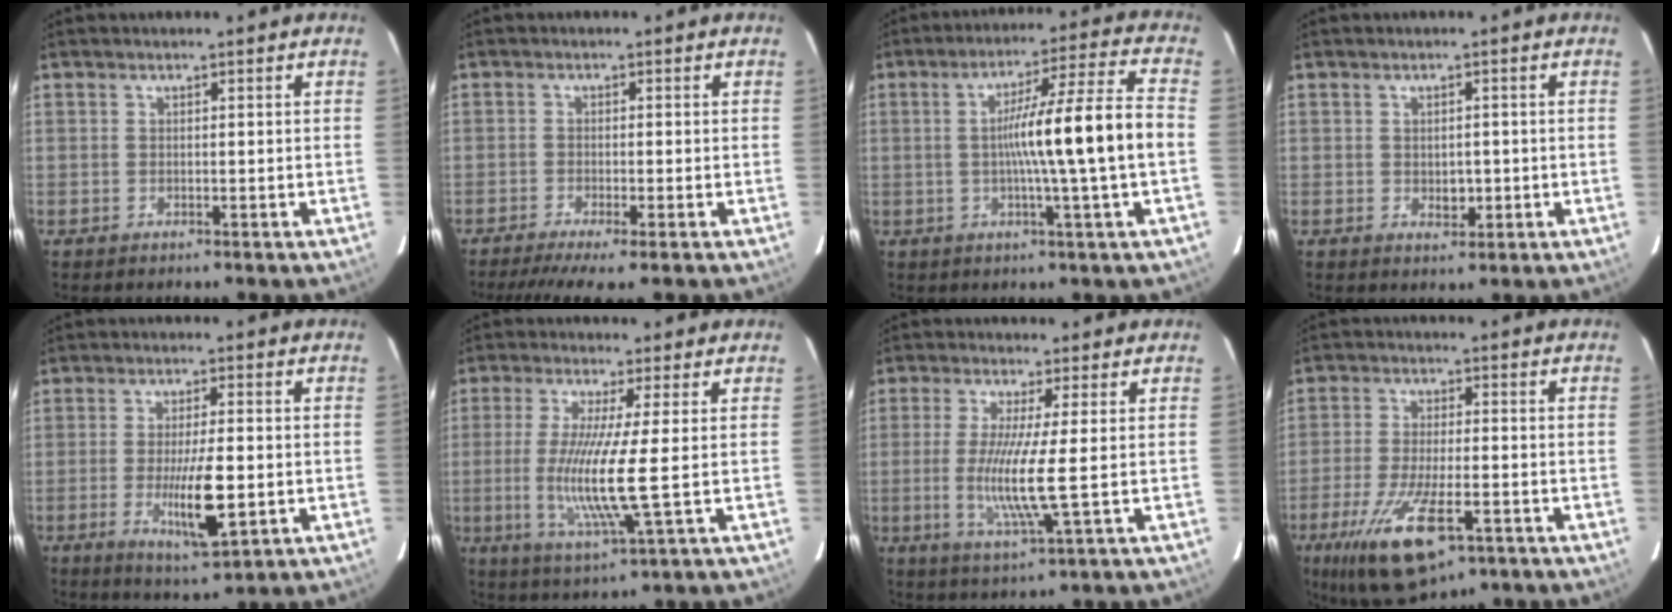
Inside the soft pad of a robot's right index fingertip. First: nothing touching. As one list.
[{"total": 6.7, "force": [-5.1, 0.1, 4.4], "torque": [-0.070, -0.012, -0.082]}, {"total": 13.2, "force": [-1.1, -1.8, 13.1], "torque": [-0.208, 0.007, -0.020]}, {"total": 2.4, "force": [-0.3, 1.5, 1.8], "torque": [-0.022, 0.000, 0.003]}, {"total": 9.0, "force": [-2.1, 1.2, 8.7], "torque": [-0.150, -0.020, -0.033]}, {"total": 10.2, "force": [-0.9, -0.6, 10.2], "torque": [-0.211, -0.029, -0.023]}, {"total": 8.3, "force": [-0.7, -0.7, 8.3], "torque": [-0.170, -0.027, -0.018]}, {"total": 12.9, "force": [-6.5, 3.6, 10.5], "torque": [-0.203, -0.027, -0.102]}]